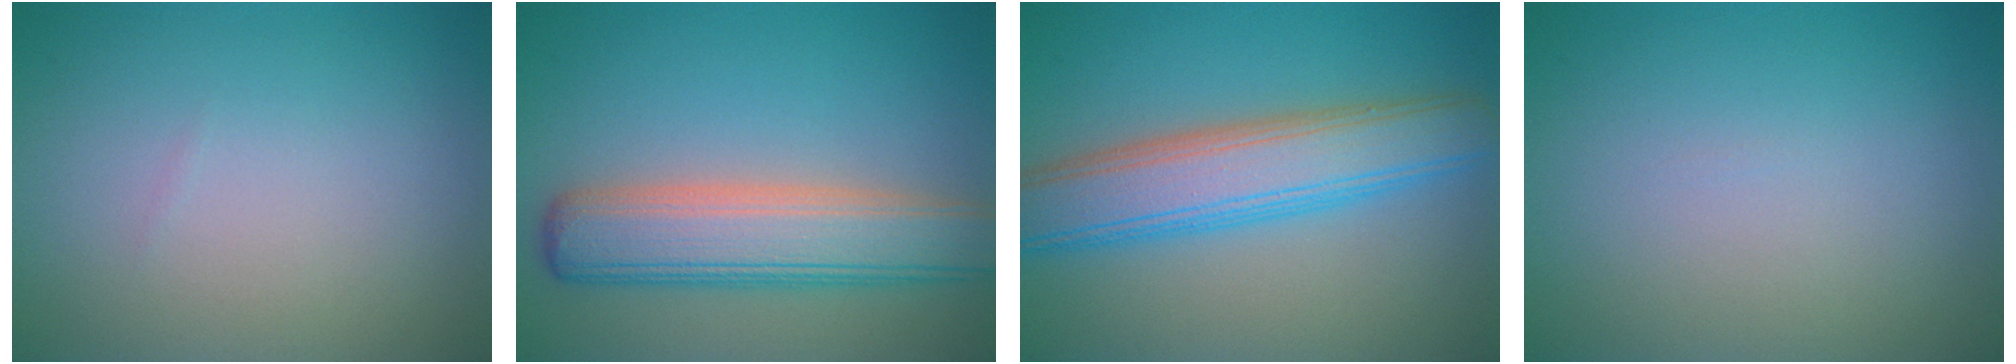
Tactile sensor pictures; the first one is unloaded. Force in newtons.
{"total": 7.0, "press": 7.0, "slide": 0.6}
{"total": 7.1, "press": 7.1, "slide": 0.4}
{"total": 0.0}